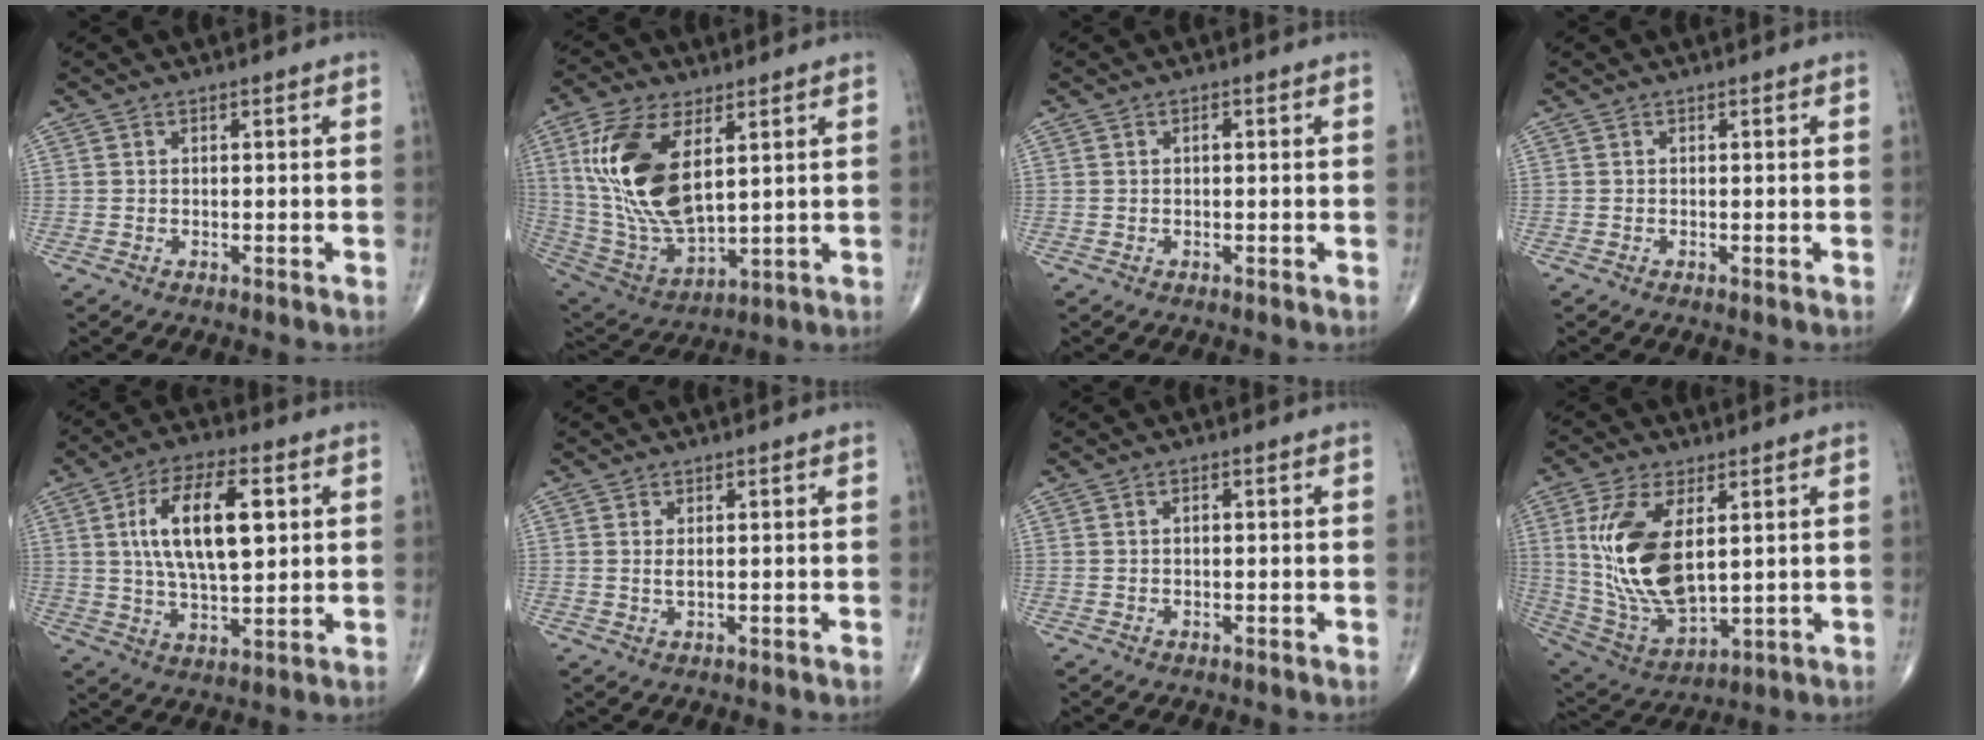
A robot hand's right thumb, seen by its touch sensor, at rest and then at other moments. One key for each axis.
{"total": 19.6, "fx": 5.5, "fy": 9.5, "fz": 16.2, "tx": -0.323, "ty": -0.027, "tz": 0.115}
{"total": 0.7, "fx": 0.1, "fy": 0.4, "fz": 0.6, "tx": -0.007, "ty": 0.002, "tz": 0.000}
{"total": 0.0}
{"total": 15.4, "fx": 3.5, "fy": 6.6, "fz": 13.4, "tx": -0.224, "ty": -0.002, "tz": 0.063}
{"total": 1.3, "fx": 0.4, "fy": 0.5, "fz": 1.2, "tx": -0.025, "ty": -0.003, "tz": 0.010}
{"total": 0.8, "fx": 0.1, "fy": 0.4, "fz": 0.7, "tx": -0.012, "ty": 0.005, "tz": 0.001}
{"total": 17.9, "fx": 3.6, "fy": 8.8, "fz": 15.1, "tx": -0.299, "ty": -0.022, "tz": 0.083}